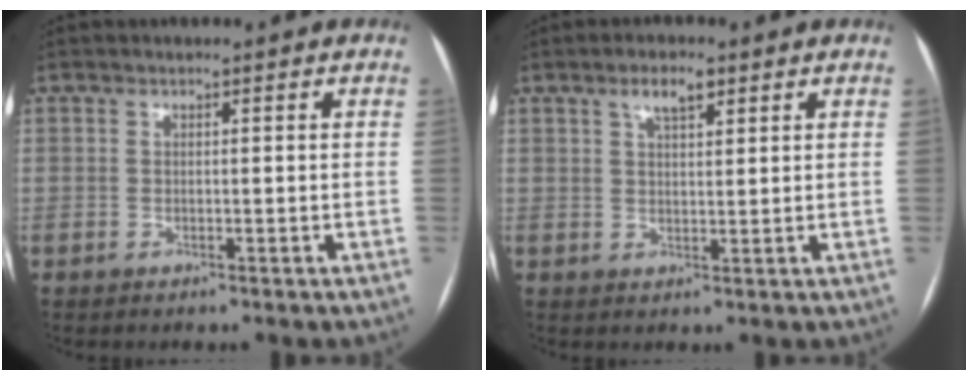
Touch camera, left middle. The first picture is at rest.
{"total": 3.7, "force": [2.2, 1.2, 2.6], "torque": [-0.049, 0.008, 0.039]}